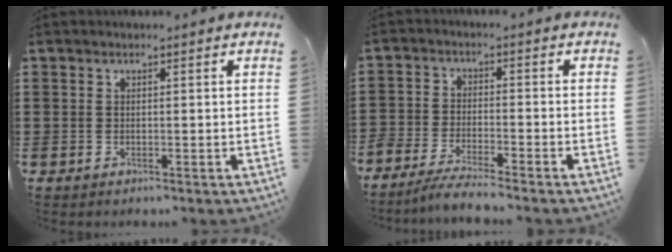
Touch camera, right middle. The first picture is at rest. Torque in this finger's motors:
{"motor_torque": [1.41, -0.73, 0.36, 0.21]}